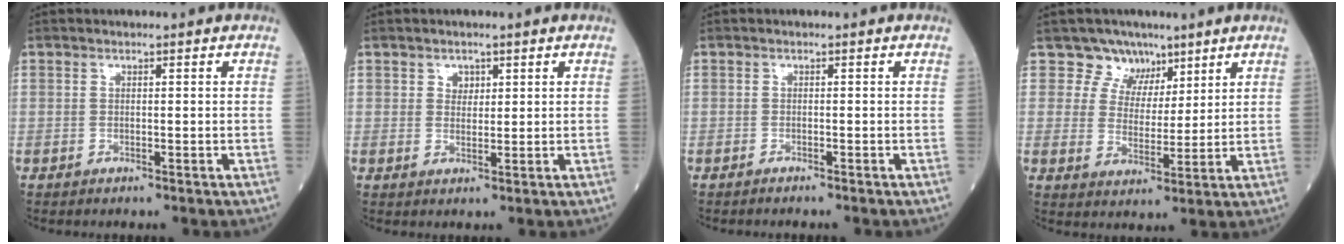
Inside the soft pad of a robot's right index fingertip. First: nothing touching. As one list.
[{"total": 1.9, "force": [0.9, 1.4, 0.8], "torque": [-0.009, -0.001, 0.015]}, {"total": 0.7, "force": [-0.6, 0.0, 0.2], "torque": [-0.007, -0.001, -0.011]}, {"total": 6.1, "force": [4.2, 4.4, -0.2], "torque": [0.011, -0.004, 0.072]}]